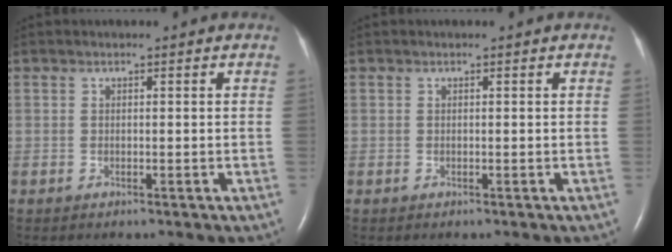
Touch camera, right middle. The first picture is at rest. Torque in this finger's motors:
{"motor_torque": [0.00, 0.00, 0.00, 0.00]}